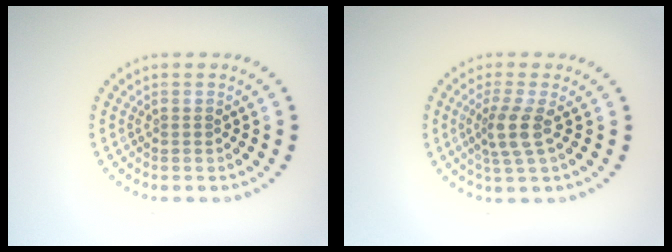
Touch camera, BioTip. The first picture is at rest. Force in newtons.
{"total": 2.7, "press": 2.2, "slide": 1.7}